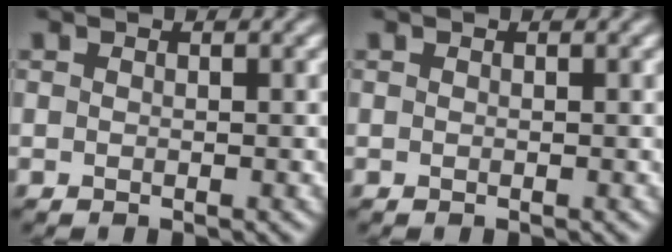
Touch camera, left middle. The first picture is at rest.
{"total": 0.0}